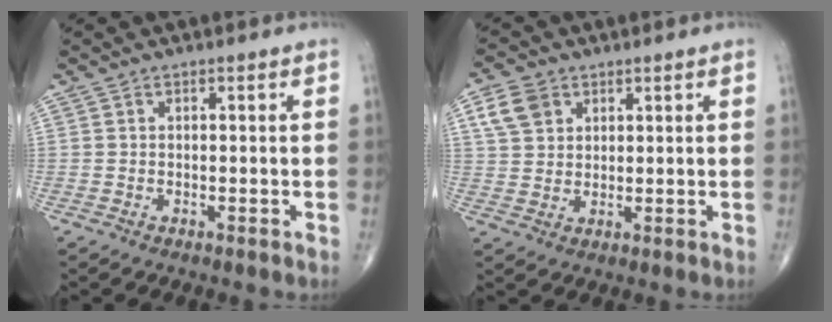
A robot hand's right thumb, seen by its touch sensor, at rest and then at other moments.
{"total": 6.1, "force": [2.8, 4.6, 2.9], "torque": [-0.040, -0.002, 0.055]}